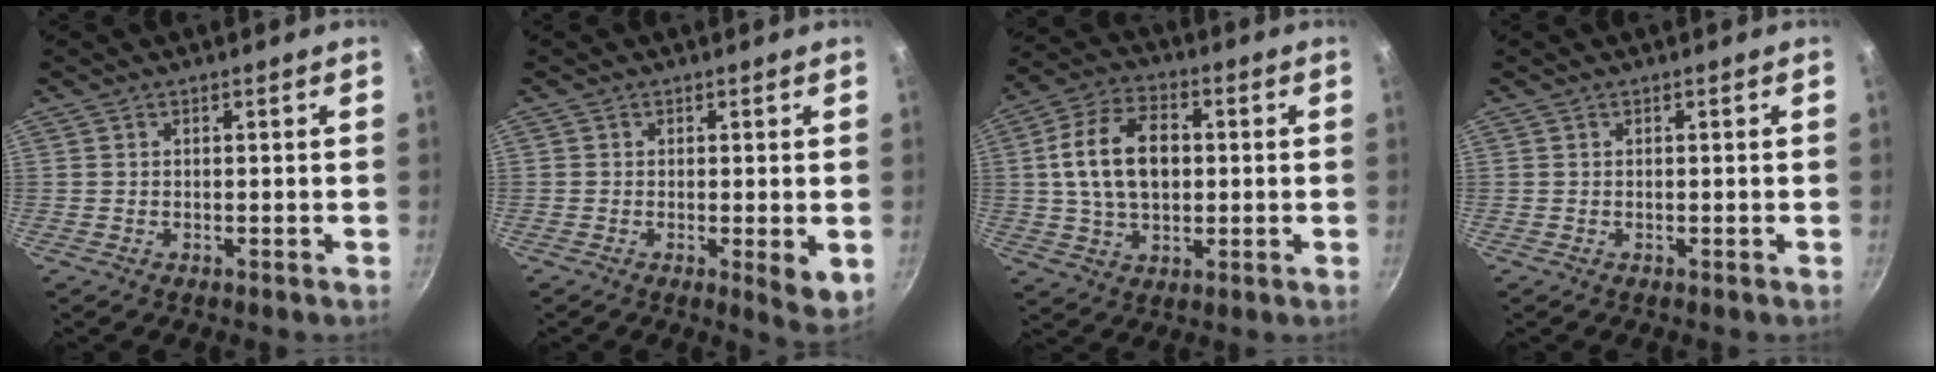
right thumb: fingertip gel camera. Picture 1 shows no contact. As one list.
[{"total": 4.5, "force": [-0.4, 1.5, 4.2], "torque": [-0.057, -0.014, -0.006]}, {"total": 14.1, "force": [1.4, 9.2, 10.6], "torque": [-0.171, 0.016, 0.016]}, {"total": 0.0}]